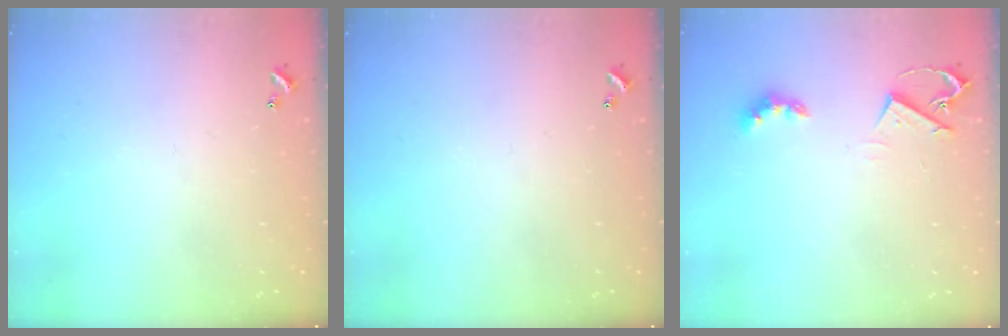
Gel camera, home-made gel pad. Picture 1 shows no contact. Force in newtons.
{"total": 0.0}
{"total": 4.6, "press": 4.5, "slide": 0.6}